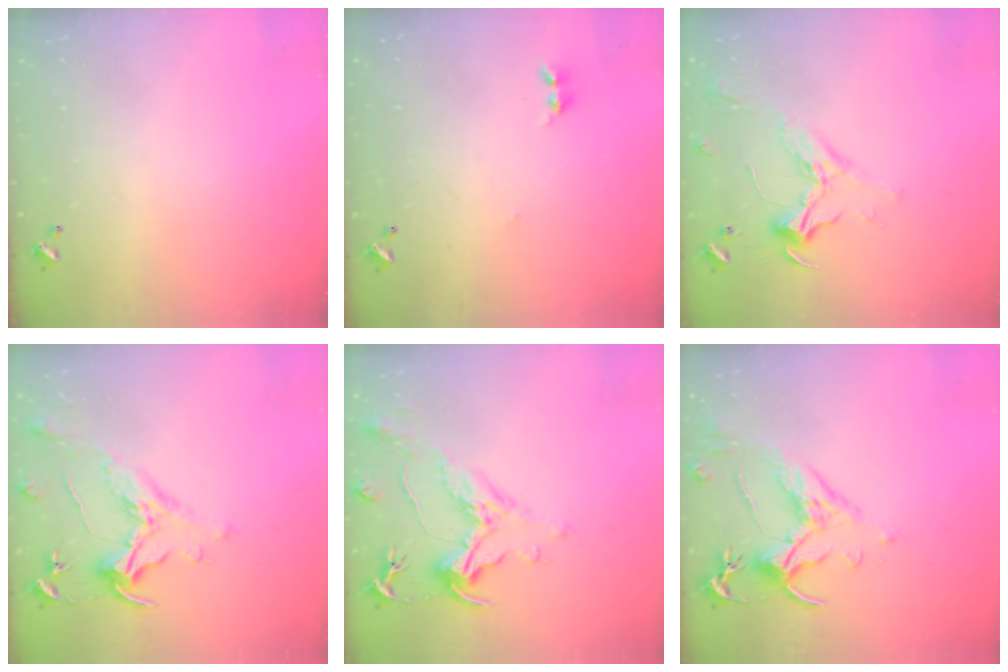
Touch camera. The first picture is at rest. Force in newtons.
{"total": 2.8, "press": 2.7, "slide": 0.4}
{"total": 2.4, "press": 2.3, "slide": 0.9}
{"total": 1.6, "press": 1.4, "slide": 0.7}
{"total": 2.1, "press": 1.7, "slide": 1.3}
{"total": 2.6, "press": 2.2, "slide": 1.3}